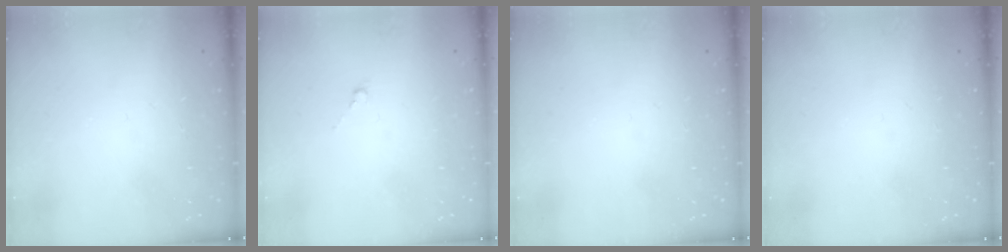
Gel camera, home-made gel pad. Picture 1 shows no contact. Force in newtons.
{"total": 0.6, "press": 0.4, "slide": 0.4}
{"total": 0.0}
{"total": 0.0}